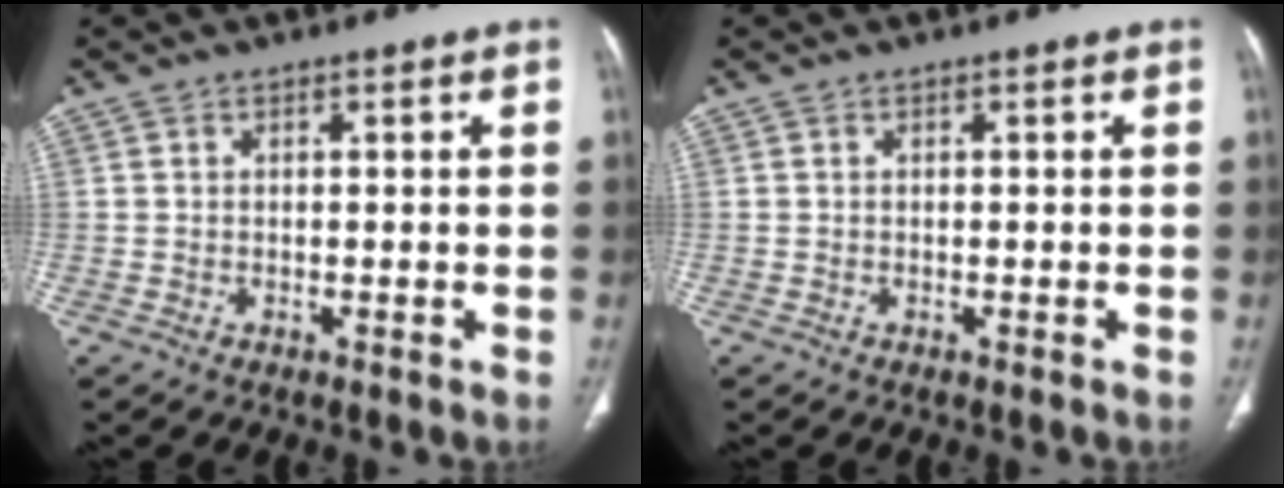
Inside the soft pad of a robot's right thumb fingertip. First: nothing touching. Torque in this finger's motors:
{"motor_torque": [0.00, 0.00, -0.07, 0.05, 0.02]}